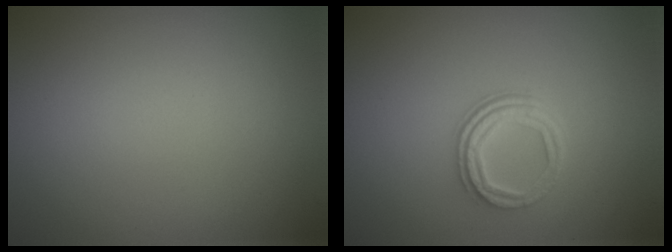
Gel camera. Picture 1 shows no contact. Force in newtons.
{"total": 3.1, "press": 2.4, "slide": 1.9}